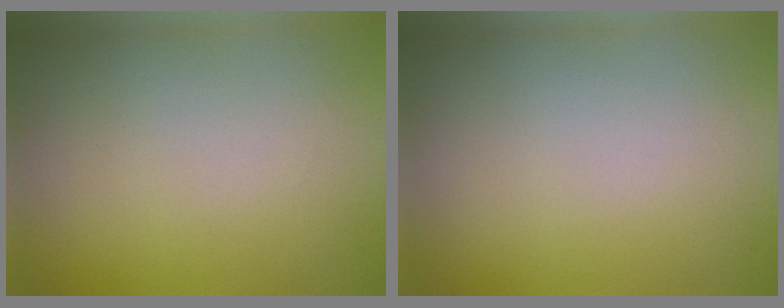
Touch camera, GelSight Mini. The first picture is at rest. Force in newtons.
{"total": 0.0}